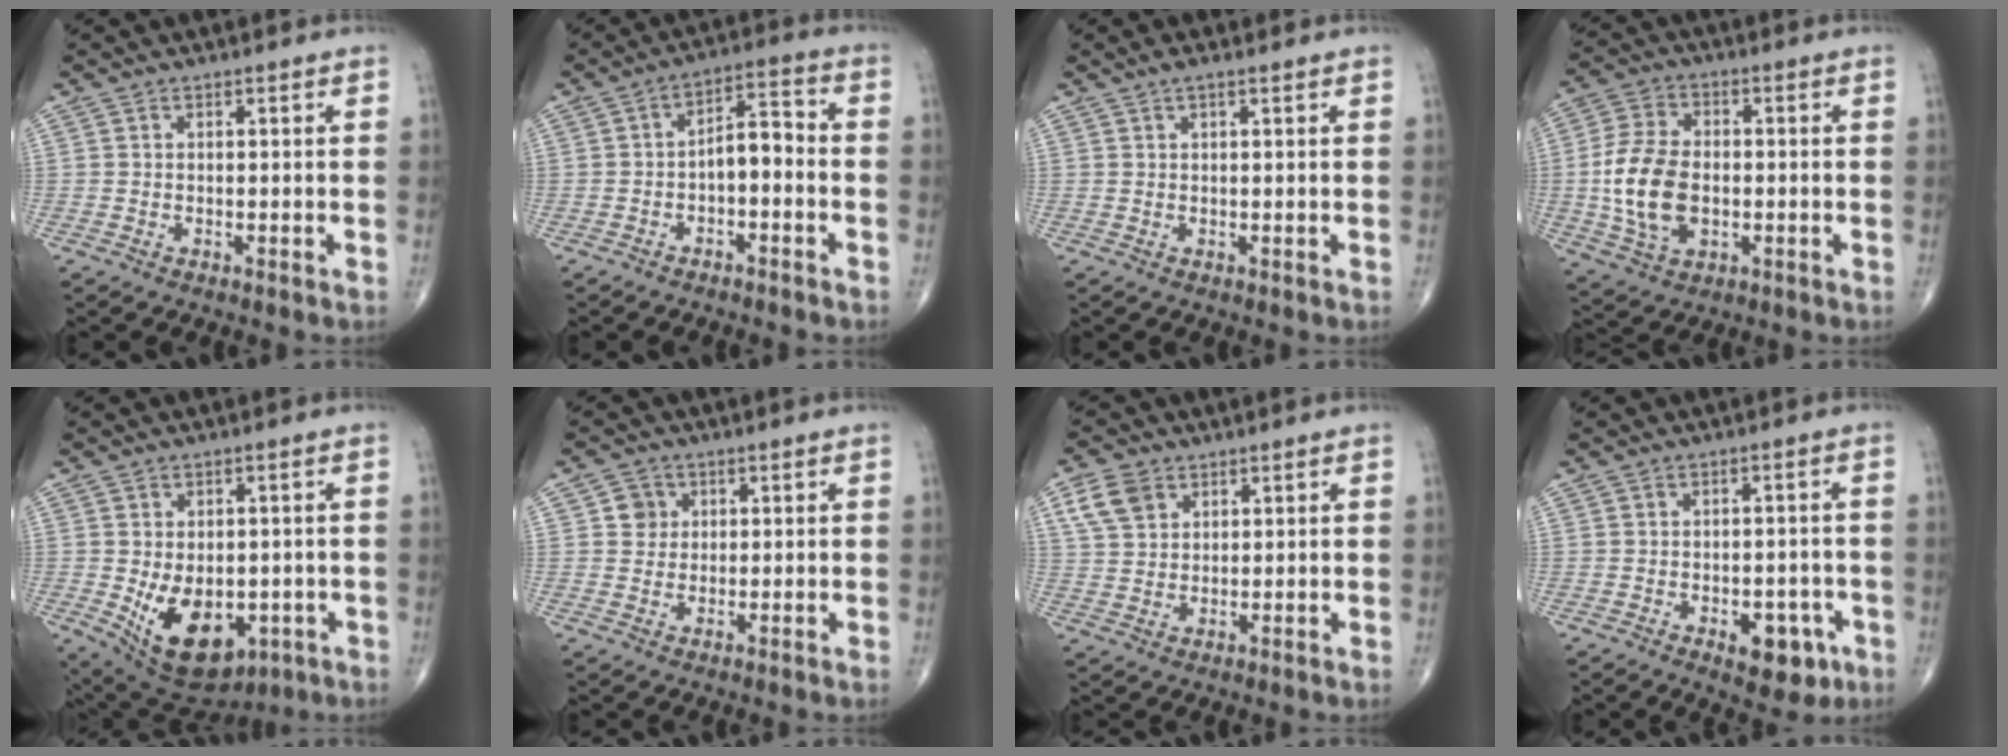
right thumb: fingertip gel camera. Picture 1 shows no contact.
{"total": 6.3, "force": [-1.6, 2.7, 5.5], "torque": [-0.078, 0.040, -0.030]}
{"total": 1.5, "force": [1.1, 0.2, 1.1], "torque": [-0.023, 0.004, 0.017]}
{"total": 13.0, "force": [-1.3, 8.1, 10.2], "torque": [-0.201, 0.007, -0.020]}
{"total": 14.1, "force": [-3.6, 8.9, 10.3], "torque": [-0.146, -0.007, -0.029]}
{"total": 3.4, "force": [0.9, 3.2, 0.8], "torque": [0.009, 0.001, 0.007]}
{"total": 6.5, "force": [3.1, 4.7, 3.3], "torque": [-0.050, -0.004, 0.063]}
{"total": 7.3, "force": [-3.1, 4.0, 5.2], "torque": [-0.040, 0.014, -0.031]}